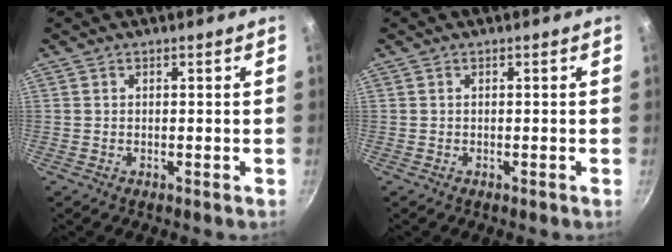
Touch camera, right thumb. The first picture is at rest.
{"total": 0.0}